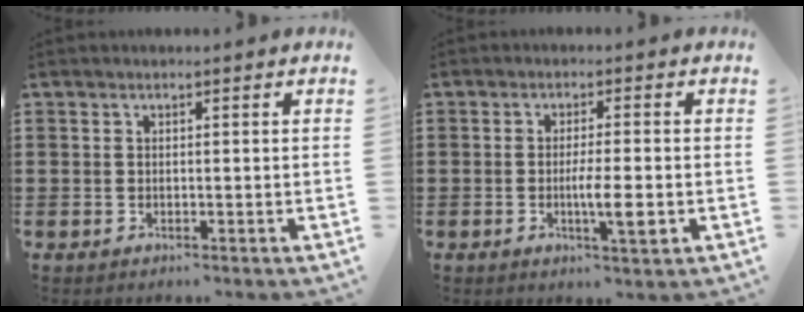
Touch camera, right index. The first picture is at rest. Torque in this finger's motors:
{"motor_torque": [1.25, -0.43, 0.24, 0.12]}